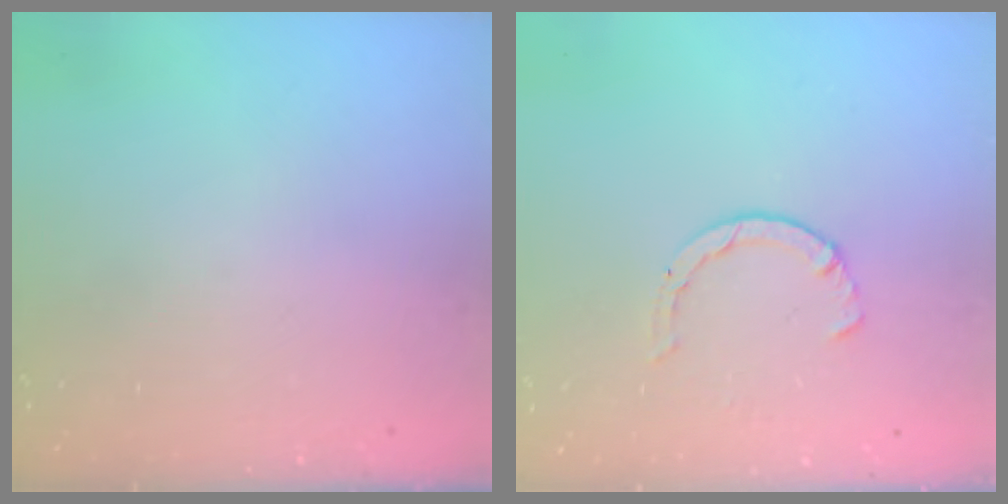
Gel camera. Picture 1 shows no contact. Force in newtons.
{"total": 2.1, "press": 2.1, "slide": 0.5}